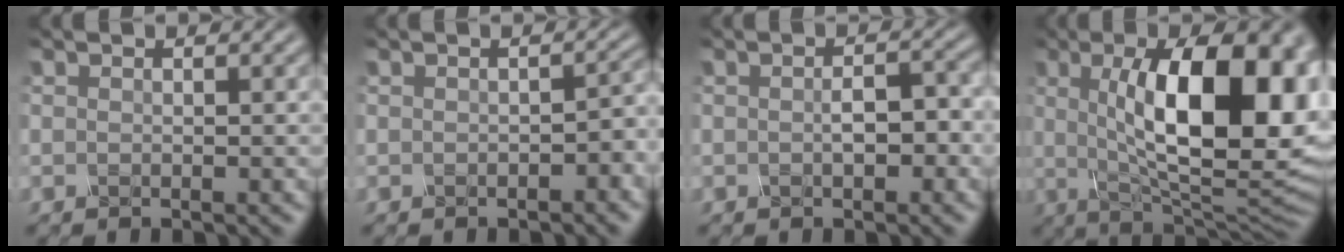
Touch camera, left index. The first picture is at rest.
{"total": 1.9, "force": [-0.6, 1.0, 1.5], "torque": [-0.020, 0.000, -0.007]}
{"total": 2.7, "force": [-0.4, 1.3, 2.4], "torque": [-0.034, 0.002, -0.008]}
{"total": 15.2, "force": [2.2, 5.8, 13.9], "torque": [-0.176, 0.009, 0.026]}